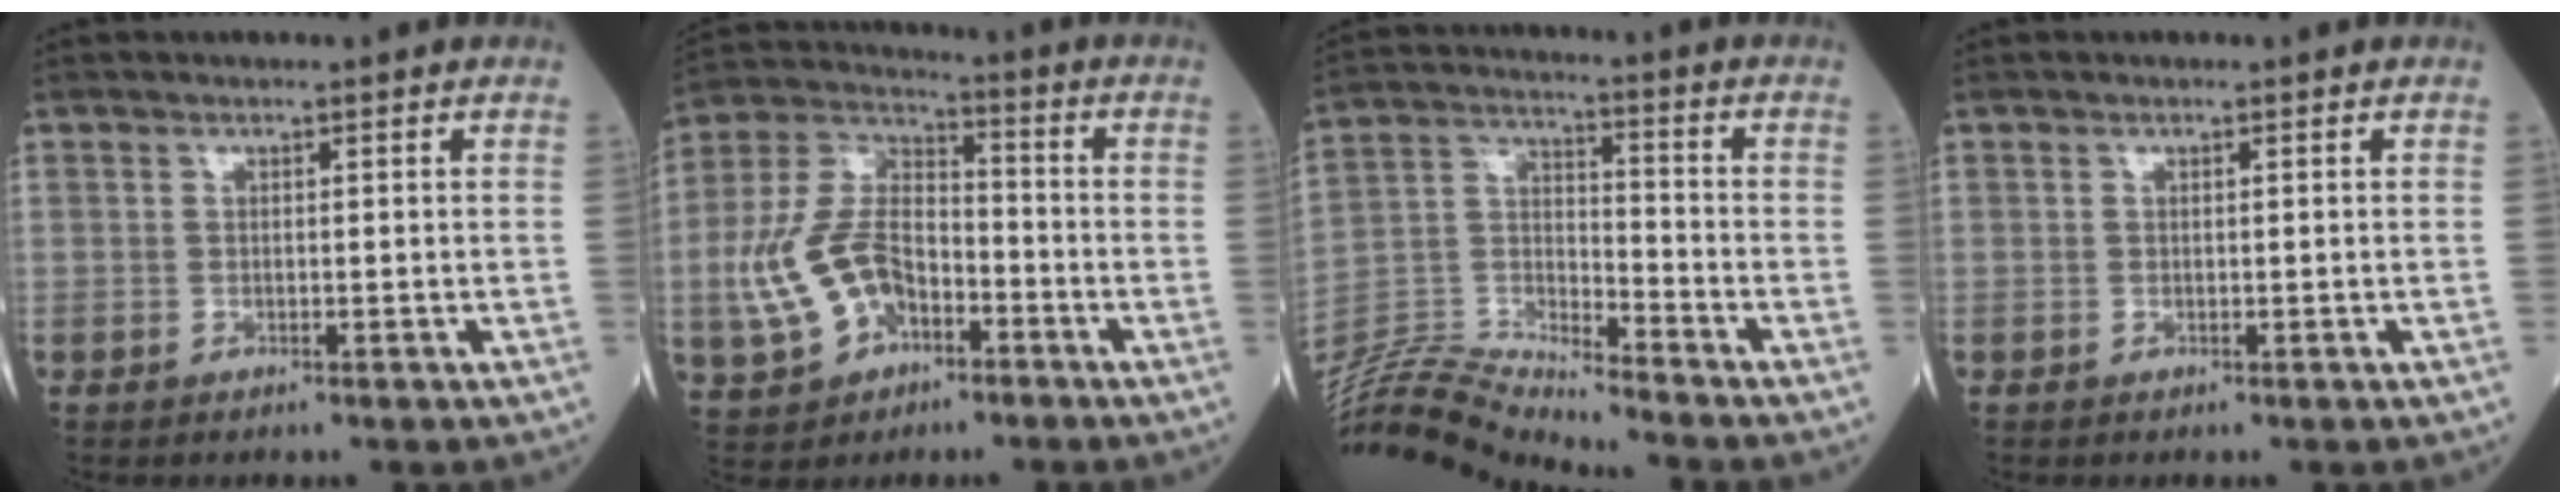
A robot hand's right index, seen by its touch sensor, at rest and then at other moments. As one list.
[{"total": 13.1, "force": [-4.2, 8.0, 9.5], "torque": [-0.224, 0.016, -0.076]}, {"total": 13.1, "force": [-12.9, -0.8, 2.2], "torque": [-0.050, 0.030, -0.252]}, {"total": 0.0}]